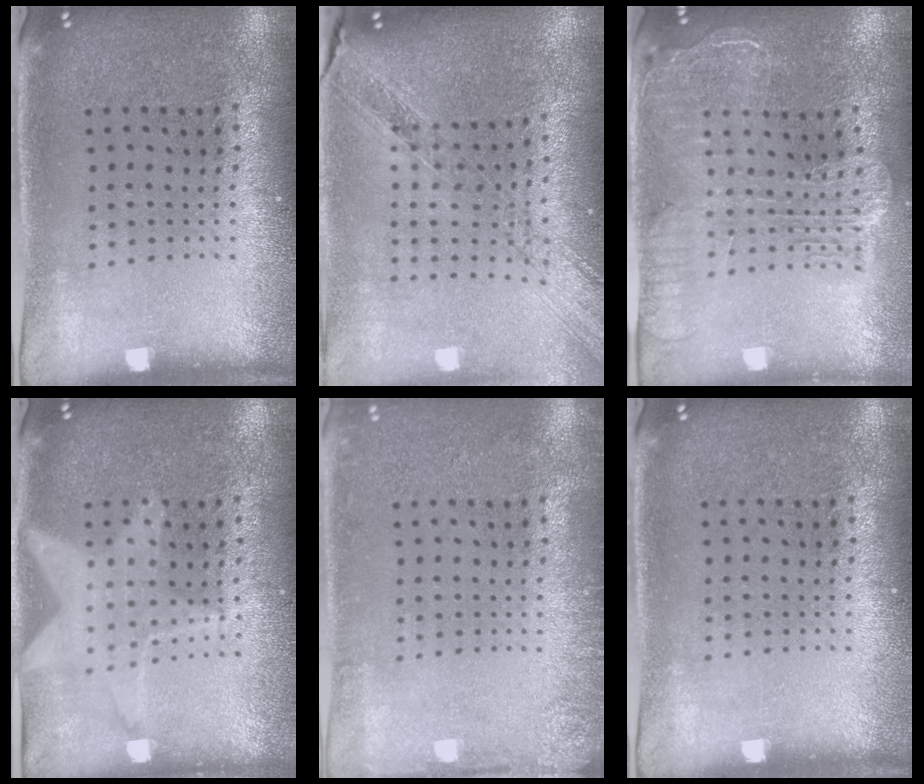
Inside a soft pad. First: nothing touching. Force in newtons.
{"total": 1.4, "press": 1.3, "slide": 0.5}
{"total": 2.5, "press": 2.1, "slide": 1.3}
{"total": 1.2, "press": 1.2, "slide": 0.2}
{"total": 1.5, "press": 1.5, "slide": 0.2}
{"total": 0.0}